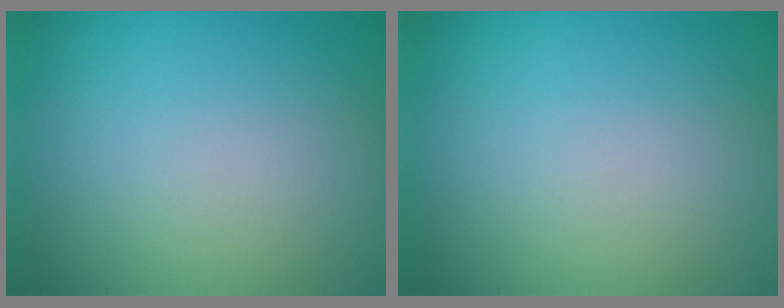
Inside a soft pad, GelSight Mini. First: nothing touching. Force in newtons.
{"total": 0.0}